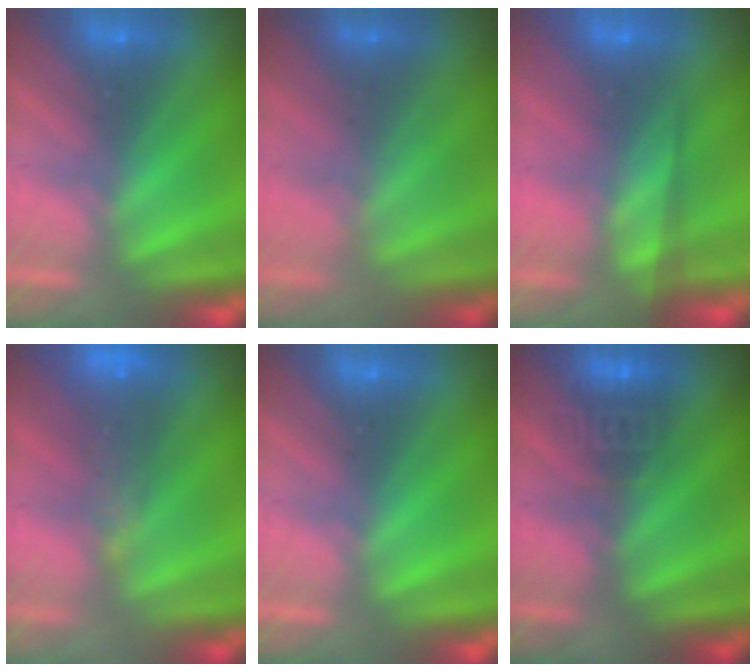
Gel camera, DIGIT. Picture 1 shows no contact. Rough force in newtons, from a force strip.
{"total": 1.5}
{"total": 6.9}
{"total": 7.3}
{"total": 0.0}
{"total": 3.3}